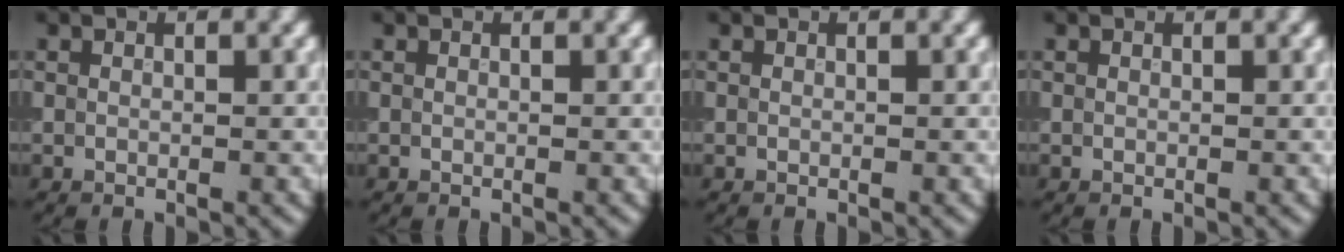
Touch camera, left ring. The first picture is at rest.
{"total": 0.0}
{"total": 0.0}
{"total": 0.0}